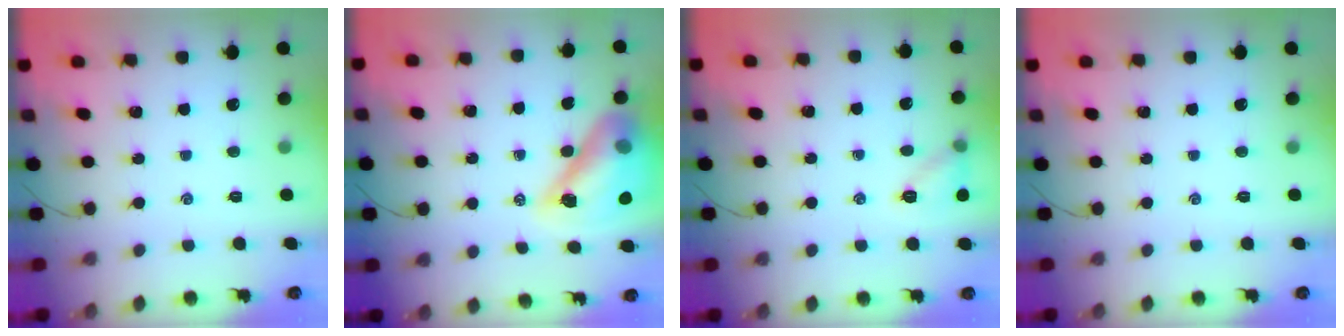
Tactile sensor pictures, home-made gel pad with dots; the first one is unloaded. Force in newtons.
{"total": 18.4, "press": 17.7, "slide": 5.2}
{"total": 7.6, "press": 7.6, "slide": 0.5}
{"total": 0.0}